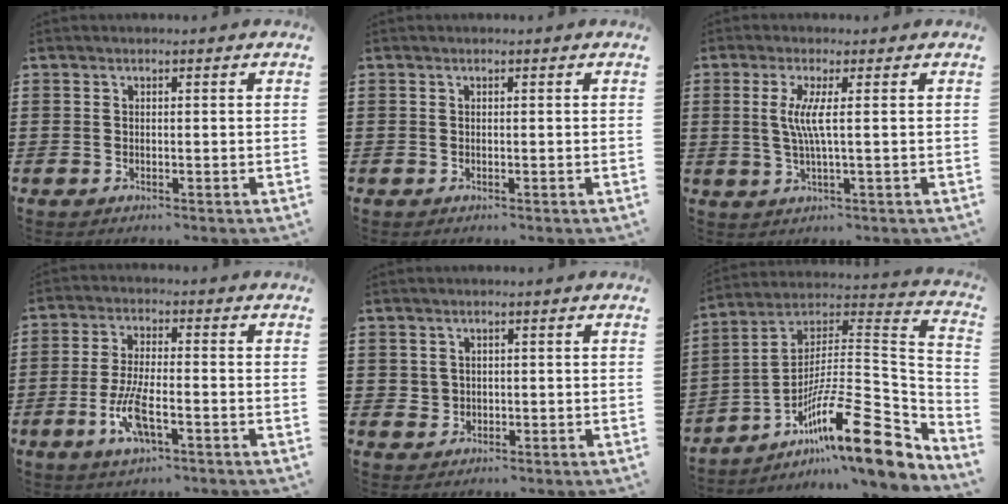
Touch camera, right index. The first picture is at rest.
{"total": 0.0}
{"total": 4.7, "force": [0.5, -0.2, 4.7], "torque": [-0.099, -0.011, 0.003]}
{"total": 7.0, "force": [-2.9, 2.1, 6.0], "torque": [-0.139, -0.015, -0.055]}
{"total": 1.5, "force": [0.5, 1.4, 0.2], "torque": [-0.010, 0.008, 0.009]}
{"total": 17.1, "force": [-9.6, 3.7, 13.7], "torque": [-0.216, -0.002, -0.173]}